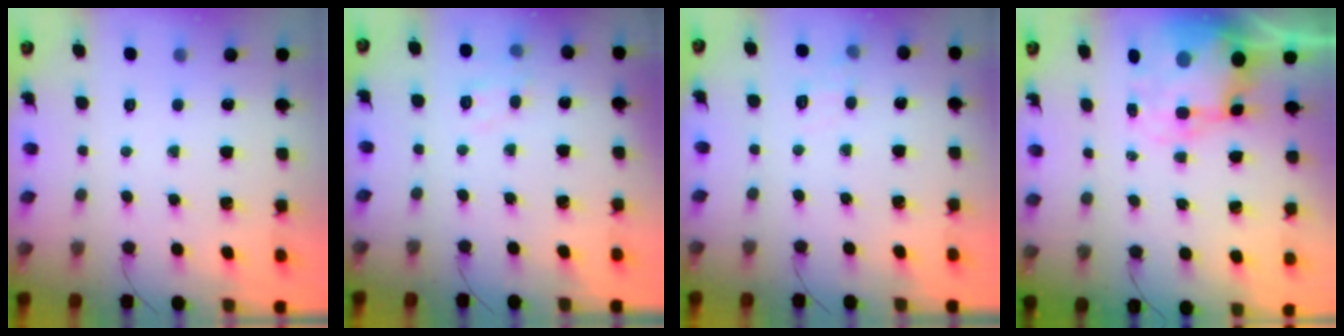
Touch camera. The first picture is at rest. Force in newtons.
{"total": 7.2, "press": 7.1, "slide": 1.4}
{"total": 6.3, "press": 6.0, "slide": 1.9}
{"total": 9.9, "press": 9.7, "slide": 2.1}